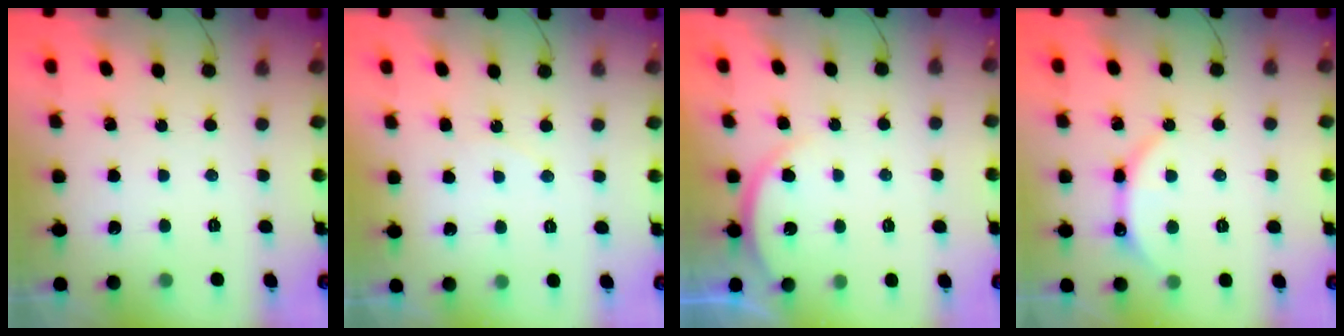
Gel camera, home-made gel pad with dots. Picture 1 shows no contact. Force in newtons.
{"total": 4.9, "press": 4.8, "slide": 0.4}
{"total": 4.8, "press": 4.7, "slide": 0.6}
{"total": 4.4, "press": 4.0, "slide": 1.8}